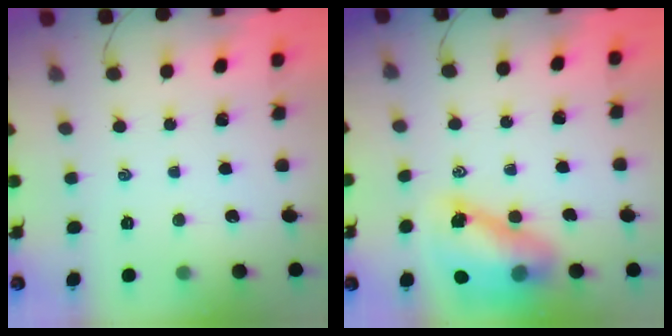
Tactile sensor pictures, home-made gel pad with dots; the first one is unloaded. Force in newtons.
{"total": 12.6, "press": 12.1, "slide": 3.6}